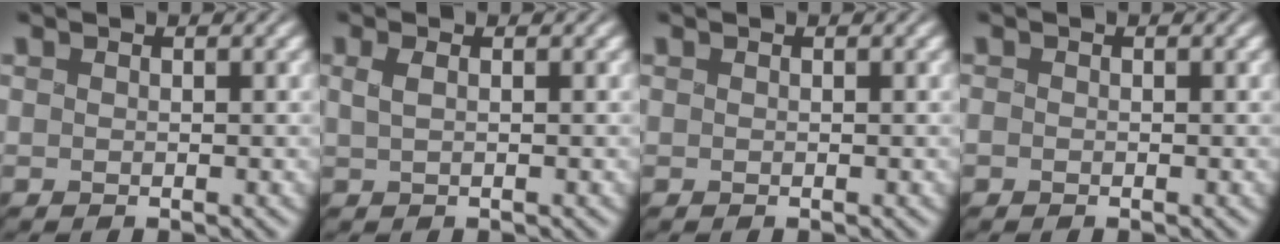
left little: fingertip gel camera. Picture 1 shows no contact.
{"total": 1.1, "force": [0.1, 0.2, 1.1], "torque": [-0.024, 0.001, 0.002]}
{"total": 0.0}
{"total": 0.7, "force": [-0.4, 0.5, 0.2], "torque": [-0.002, -0.001, -0.013]}